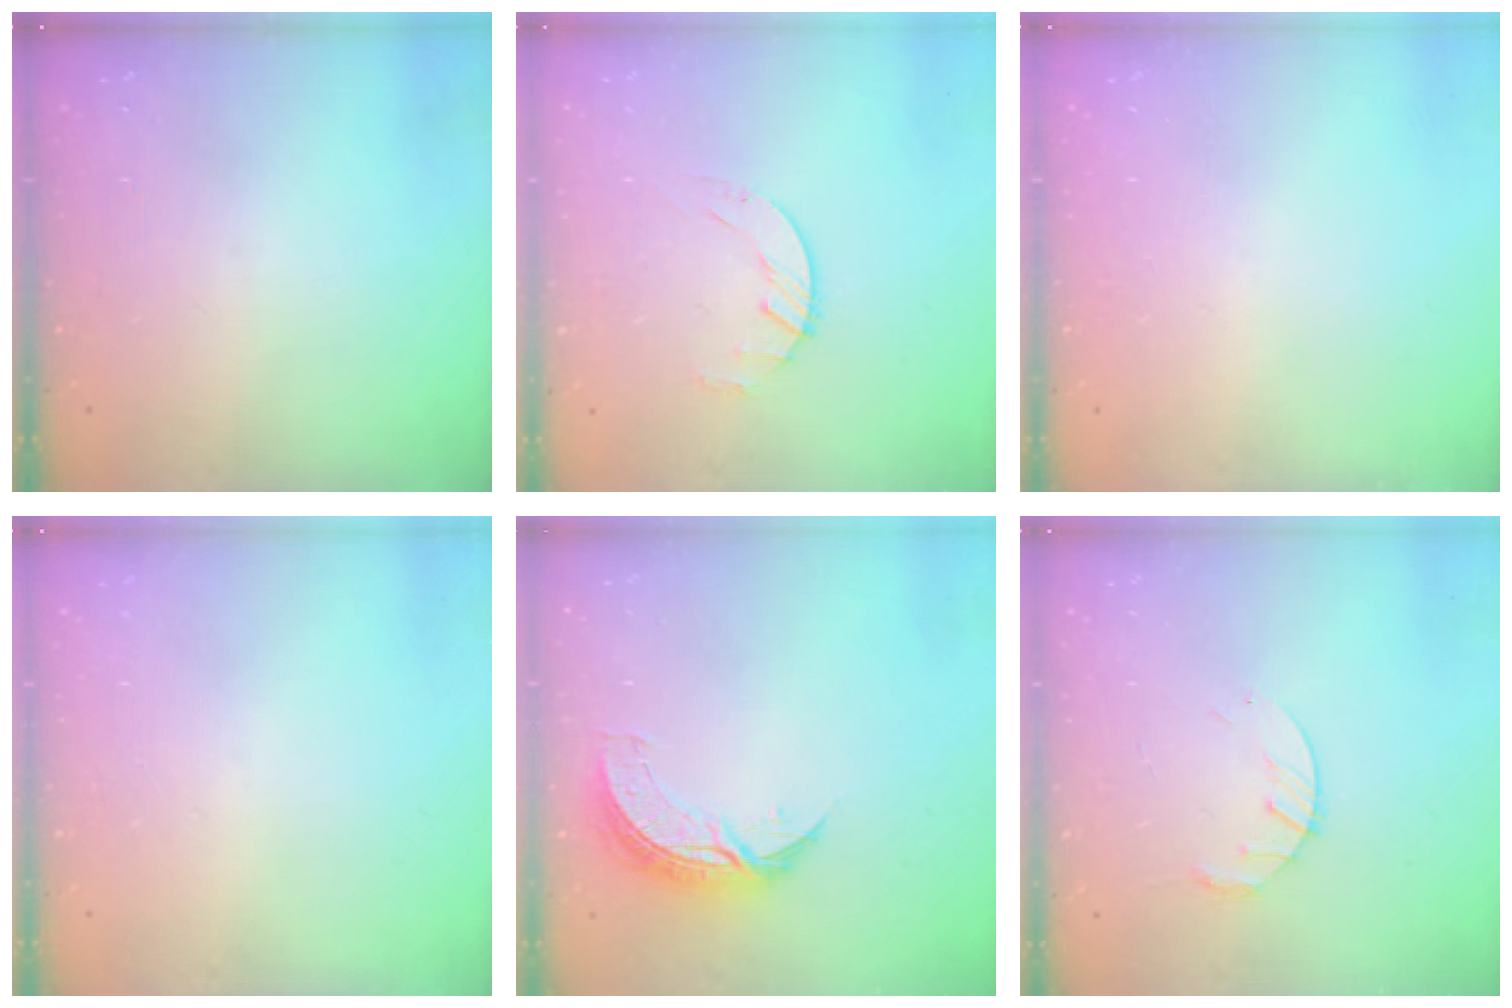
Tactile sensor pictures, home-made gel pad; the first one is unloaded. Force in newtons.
{"total": 1.6, "press": 1.6, "slide": 0.3}
{"total": 0.0}
{"total": 0.0}
{"total": 7.9, "press": 7.9, "slide": 0.1}
{"total": 3.6, "press": 3.6, "slide": 0.6}